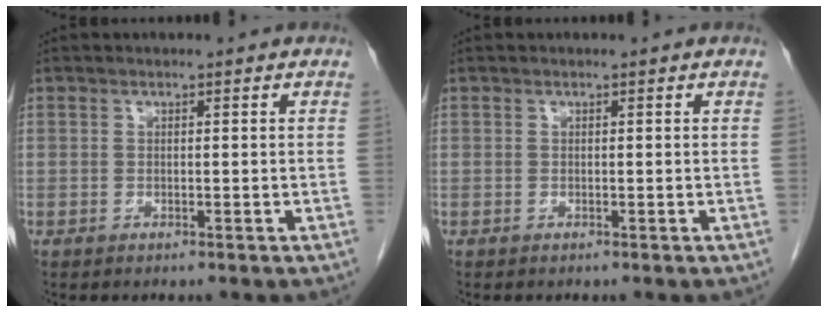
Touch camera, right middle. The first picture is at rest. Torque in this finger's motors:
{"motor_torque": [0.11, -0.06, 0.02, 0.00]}